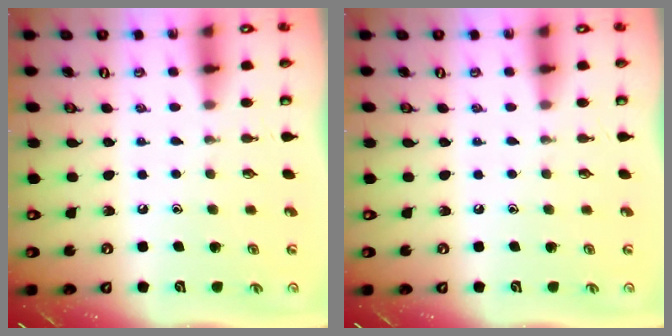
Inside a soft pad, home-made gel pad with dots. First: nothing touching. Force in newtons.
{"total": 0.0}